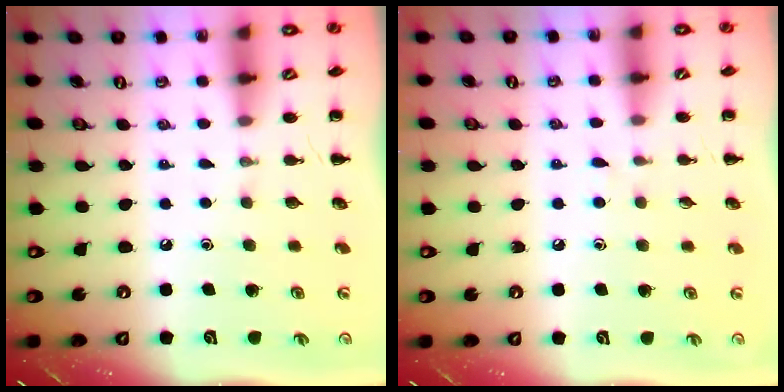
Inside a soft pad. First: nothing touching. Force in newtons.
{"total": 3.9, "press": 3.6, "slide": 1.5}